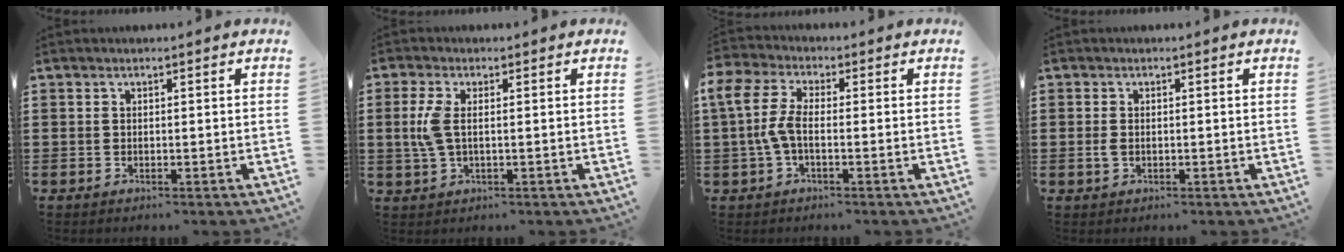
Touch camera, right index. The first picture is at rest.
{"total": 4.2, "force": [0.3, 1.7, 3.8], "torque": [-0.104, -0.005, -0.006]}
{"total": 6.2, "force": [-0.4, 3.2, 5.3], "torque": [-0.140, -0.002, -0.019]}
{"total": 1.3, "force": [-0.2, 0.9, 1.0], "torque": [-0.028, 0.001, -0.007]}